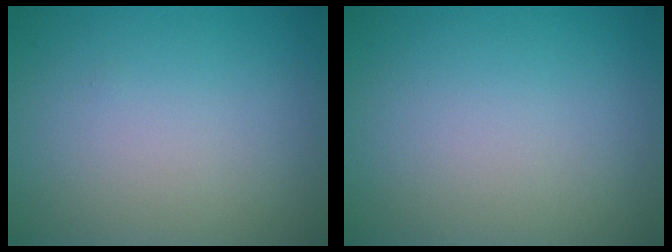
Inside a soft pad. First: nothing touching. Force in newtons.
{"total": 0.0}